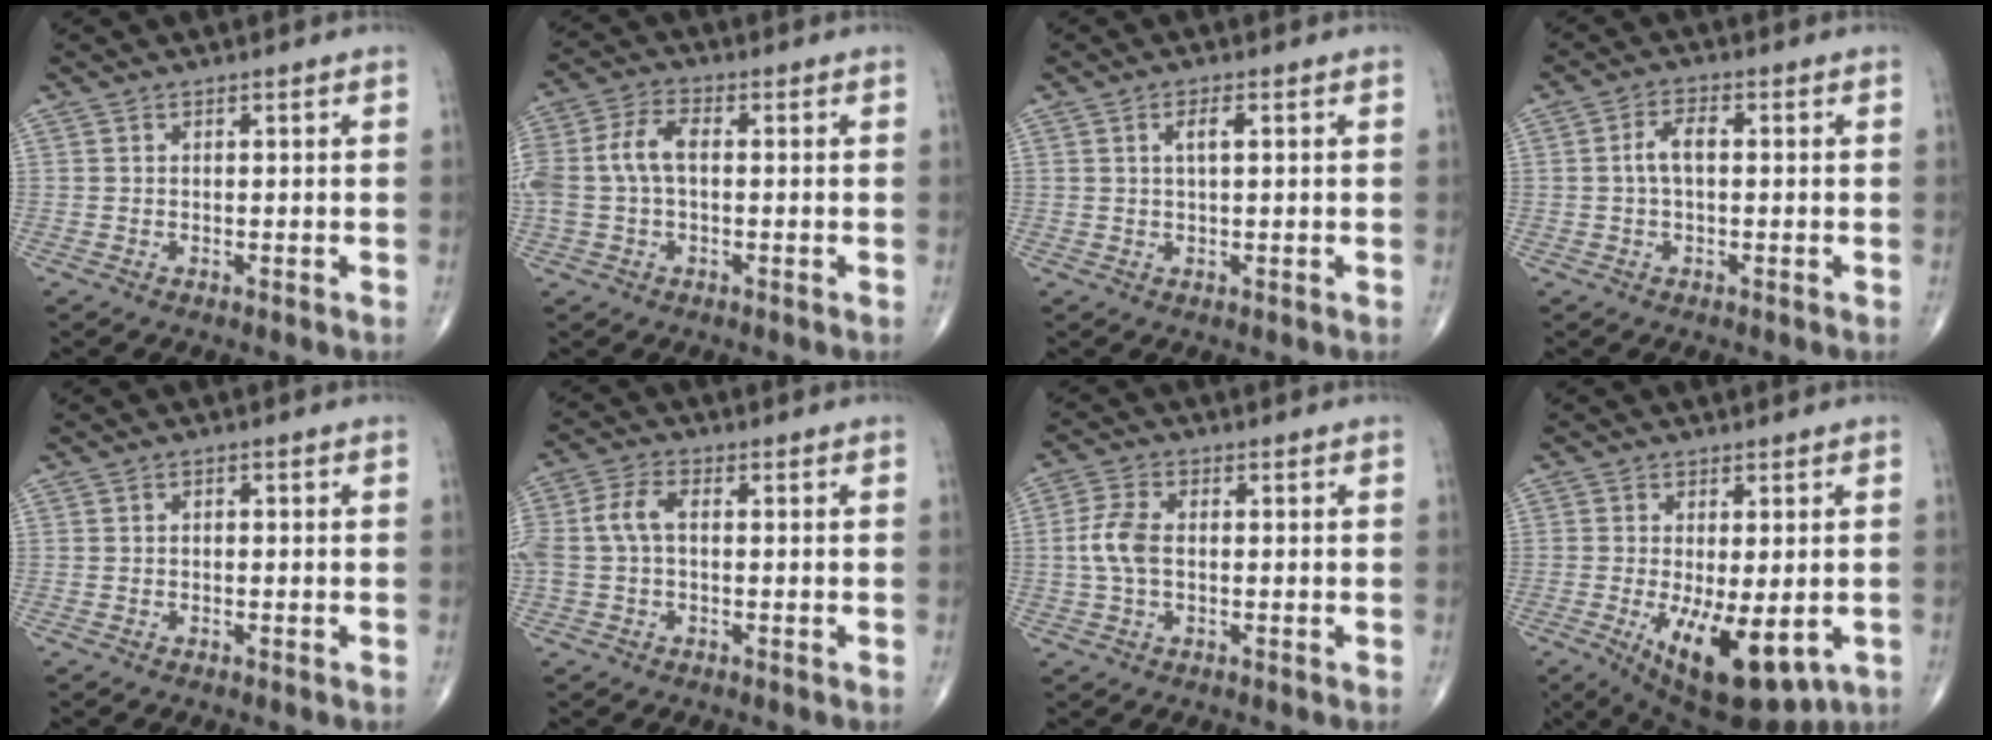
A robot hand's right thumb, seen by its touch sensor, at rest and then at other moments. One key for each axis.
{"total": 9.1, "fx": 0.3, "fy": 5.3, "fz": 7.5, "tx": -0.179, "ty": 0.027, "tz": 0.005}
{"total": 2.6, "fx": 0.7, "fy": 0.8, "fz": 2.4, "tx": -0.047, "ty": 0.003, "tz": 0.013}
{"total": 4.0, "fx": 0.1, "fy": 1.9, "fz": 3.5, "tx": -0.069, "ty": 0.014, "tz": -0.001}
{"total": 0.6, "fx": -0.1, "fy": 0.4, "fz": 0.4, "tx": -0.004, "ty": 0.002, "tz": -0.007}
{"total": 6.6, "fx": 0.1, "fy": 3.9, "fz": 5.3, "tx": -0.131, "ty": 0.025, "tz": 0.002}
{"total": 5.6, "fx": -0.1, "fy": 3.2, "fz": 4.6, "tx": -0.110, "ty": 0.012, "tz": -0.007}
{"total": 14.0, "fx": -4.2, "fy": 5.7, "fz": 12.1, "tx": -0.185, "ty": -0.022, "tz": -0.045}